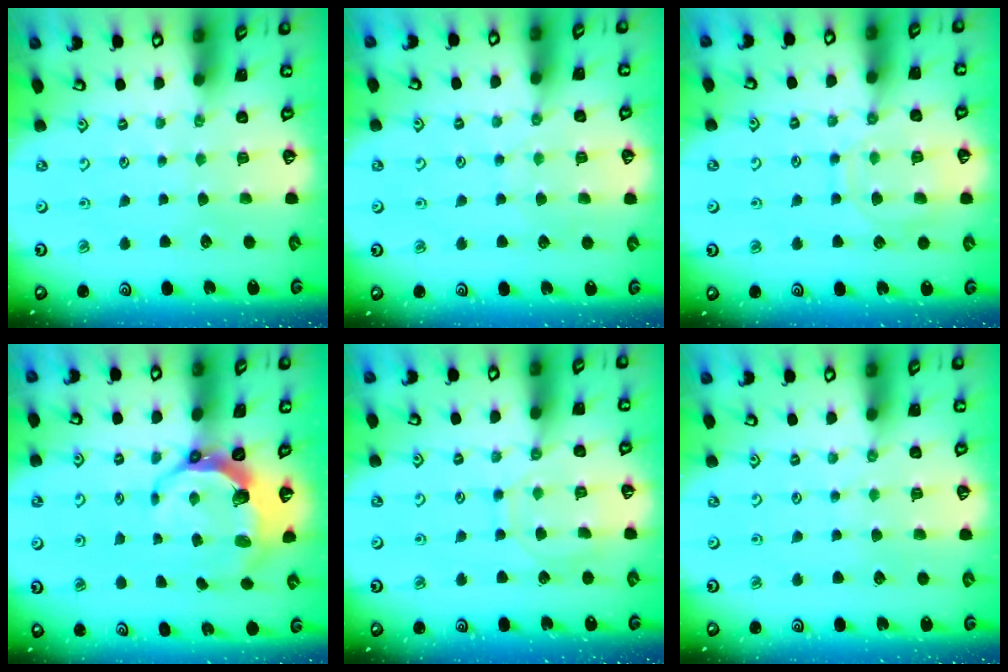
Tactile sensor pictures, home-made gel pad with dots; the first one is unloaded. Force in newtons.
{"total": 4.7, "press": 4.7, "slide": 0.6}
{"total": 11.3, "press": 11.2, "slide": 0.9}
{"total": 8.0, "press": 6.4, "slide": 4.8}
{"total": 9.2, "press": 9.2, "slide": 0.8}
{"total": 2.7, "press": 2.7, "slide": 0.5}